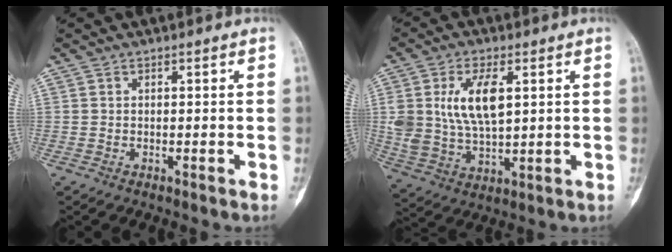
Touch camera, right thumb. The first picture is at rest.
{"total": 12.0, "force": [3.1, 6.1, 9.8], "torque": [-0.190, -0.010, 0.066]}